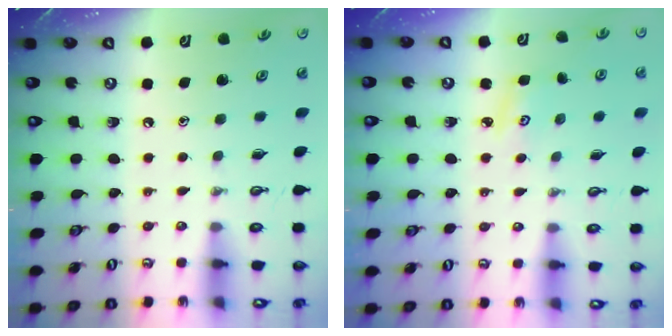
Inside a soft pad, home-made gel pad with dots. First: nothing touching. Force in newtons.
{"total": 3.0, "press": 3.0, "slide": 0.4}